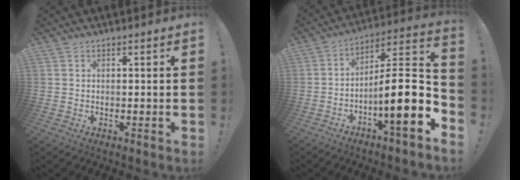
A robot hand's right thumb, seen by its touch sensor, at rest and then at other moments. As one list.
[{"total": 15.1, "force": [-3.8, 2.2, 14.4], "torque": [-0.233, -0.002, -0.071]}]